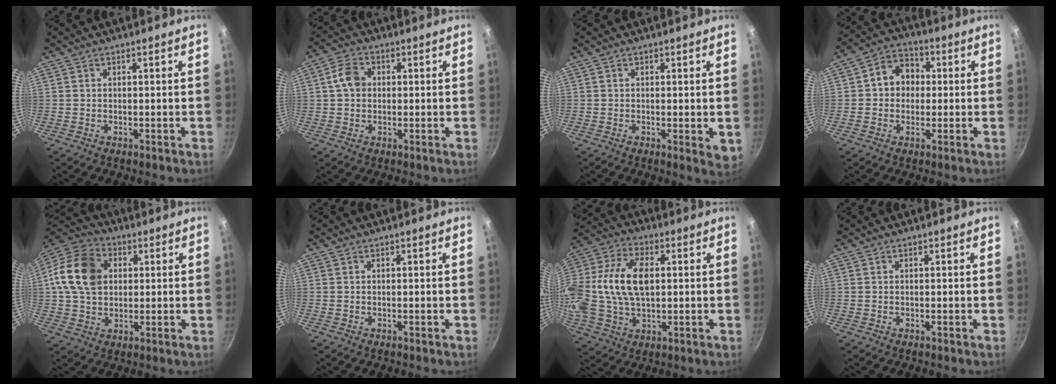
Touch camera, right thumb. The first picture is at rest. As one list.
[{"total": 5.3, "force": [0.6, 4.1, 3.2], "torque": [-0.047, 0.015, 0.001]}, {"total": 3.2, "force": [-0.1, 1.1, 3.0], "torque": [-0.036, -0.010, -0.003]}, {"total": 8.3, "force": [0.7, 7.1, 4.3], "torque": [-0.029, 0.019, -0.004]}, {"total": 14.6, "force": [2.6, 11.0, 9.3], "torque": [-0.156, 0.017, 0.031]}, {"total": 0.0}, {"total": 20.6, "force": [2.1, 12.9, 15.9], "torque": [-0.332, 0.025, 0.033]}, {"total": 0.0}]